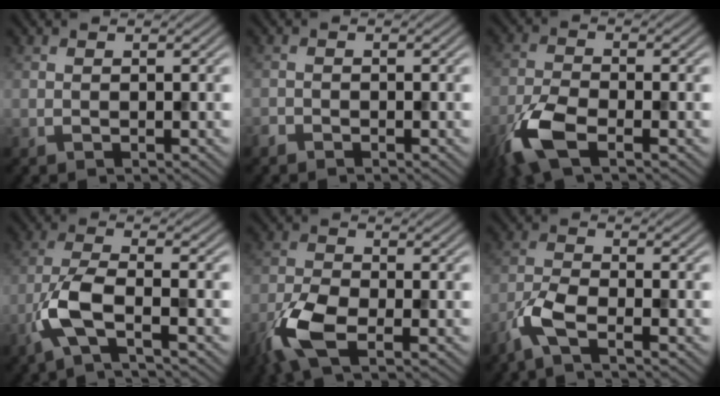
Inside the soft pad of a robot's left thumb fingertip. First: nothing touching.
{"total": 0.9, "force": [-0.8, 0.3, 0.1], "torque": [-0.003, -0.002, -0.019]}
{"total": 7.0, "force": [-3.9, 2.5, 5.3], "torque": [-0.123, -0.010, -0.091]}
{"total": 6.2, "force": [-2.8, 1.6, 5.3], "torque": [-0.116, 0.002, -0.073]}
{"total": 7.4, "force": [-3.7, 3.2, 5.6], "torque": [-0.125, -0.008, -0.085]}
{"total": 4.8, "force": [-2.9, 1.2, 3.7], "torque": [-0.086, -0.005, -0.072]}